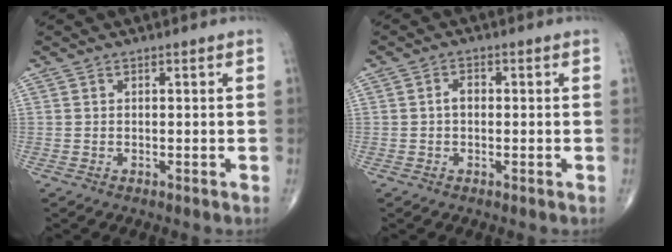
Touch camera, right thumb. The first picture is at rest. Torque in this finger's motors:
{"motor_torque": [0.28, -0.06, 0.44, 0.06, 0.00]}